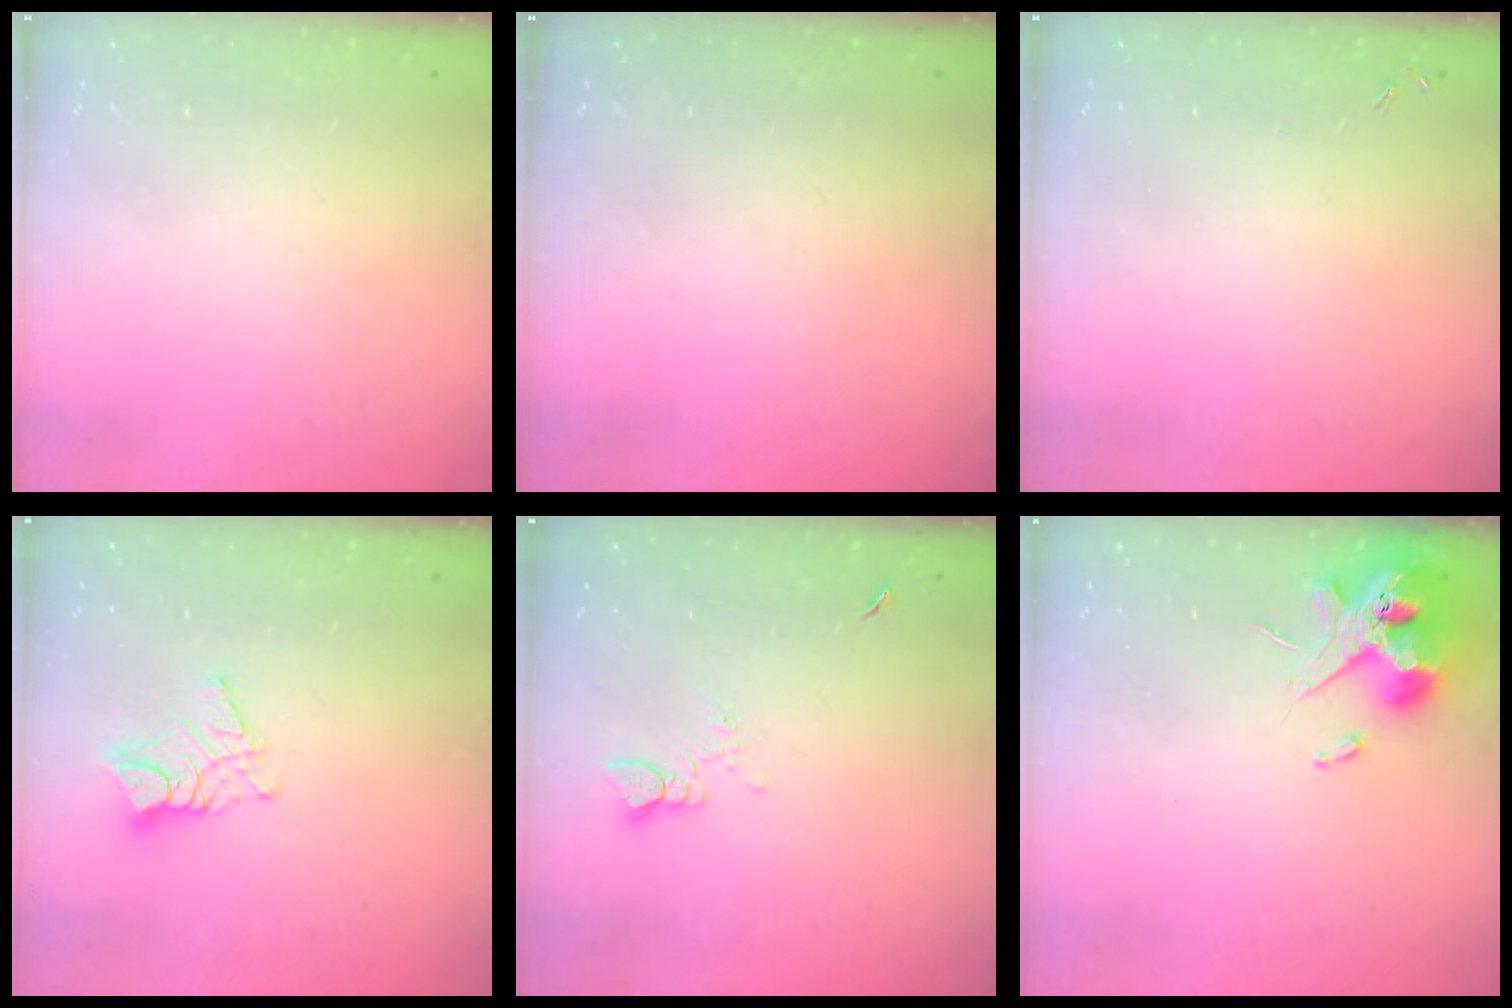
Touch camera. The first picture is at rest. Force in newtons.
{"total": 0.0}
{"total": 0.0}
{"total": 8.9, "press": 8.9, "slide": 0.8}
{"total": 1.3, "press": 1.2, "slide": 0.1}
{"total": 11.6, "press": 11.4, "slide": 1.8}